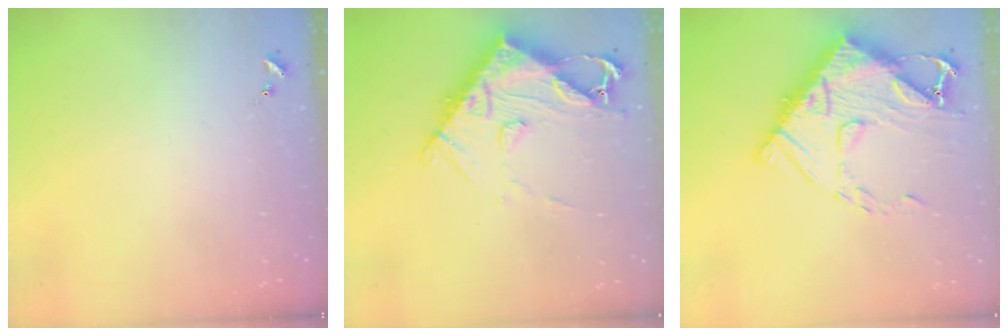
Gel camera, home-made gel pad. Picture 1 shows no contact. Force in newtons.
{"total": 14.6, "press": 14.6, "slide": 1.5}
{"total": 17.4, "press": 17.4, "slide": 1.6}